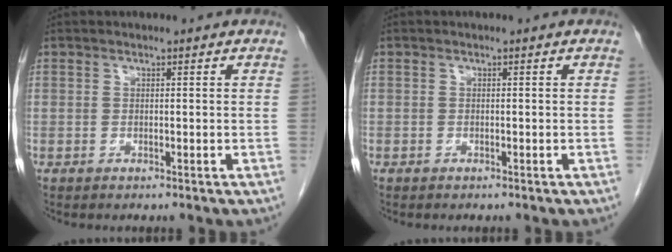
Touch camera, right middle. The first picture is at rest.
{"total": 0.0}